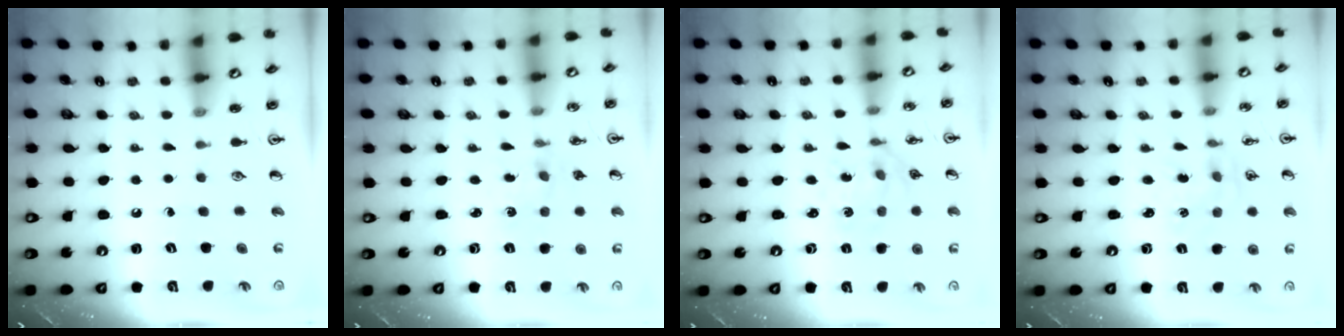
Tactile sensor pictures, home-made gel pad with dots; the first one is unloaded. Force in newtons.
{"total": 1.2, "press": 1.2, "slide": 0.2}
{"total": 1.9, "press": 1.8, "slide": 0.8}
{"total": 0.8, "press": 0.8, "slide": 0.2}